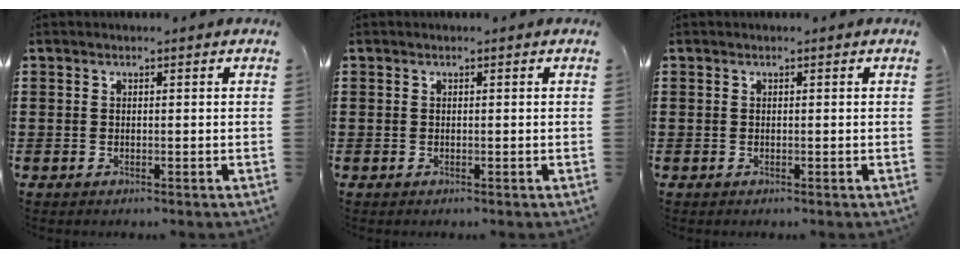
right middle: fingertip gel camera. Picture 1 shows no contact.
{"total": 0.0}
{"total": 0.0}